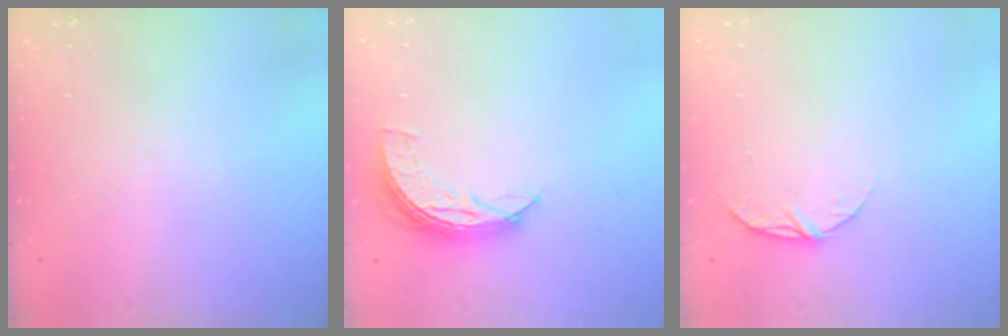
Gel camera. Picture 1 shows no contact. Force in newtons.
{"total": 6.9, "press": 6.9, "slide": 0.3}
{"total": 6.6, "press": 6.5, "slide": 0.6}